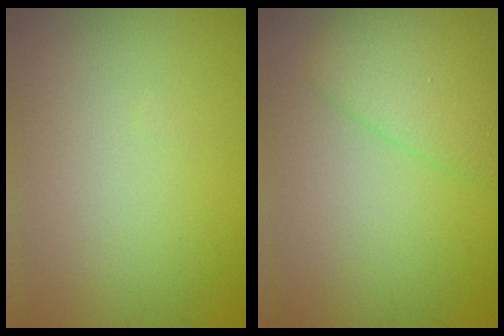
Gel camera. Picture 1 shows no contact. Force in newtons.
{"total": 3.8, "press": 3.8, "slide": 0.2}